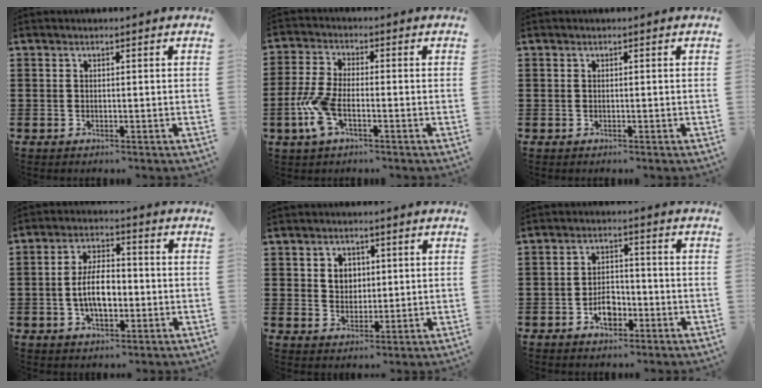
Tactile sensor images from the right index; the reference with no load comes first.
{"total": 6.5, "force": [-2.4, 2.5, 5.5], "torque": [-0.142, -0.016, -0.049]}
{"total": 0.0}
{"total": 7.2, "force": [-1.0, 3.6, 6.2], "torque": [-0.108, 0.000, -0.025]}
{"total": 3.3, "force": [1.0, 2.8, 1.3], "torque": [-0.029, 0.007, 0.013]}
{"total": 4.4, "force": [-2.0, 2.7, 2.9], "torque": [-0.044, 0.002, -0.036]}